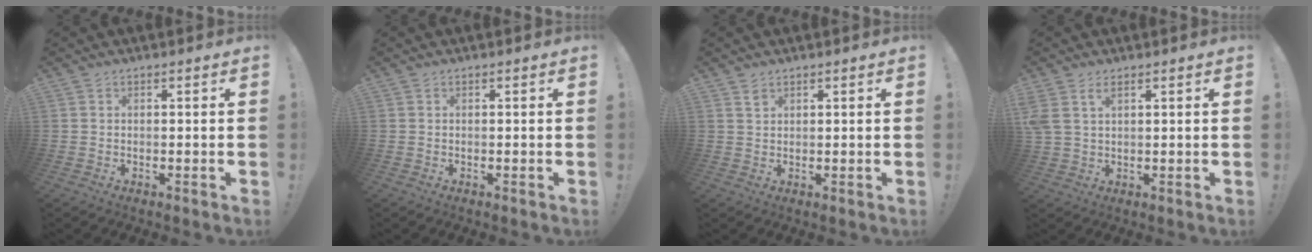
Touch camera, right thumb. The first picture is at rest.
{"total": 0.0}
{"total": 1.5, "force": [1.1, 0.8, 0.6], "torque": [0.002, -0.007, 0.019]}
{"total": 4.3, "force": [2.3, 2.3, 2.8], "torque": [-0.056, -0.008, 0.043]}